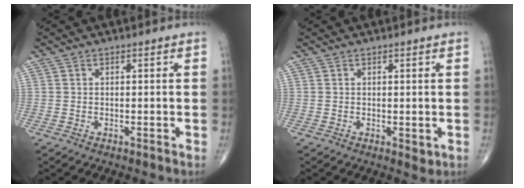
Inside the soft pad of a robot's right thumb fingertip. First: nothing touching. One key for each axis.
{"total": 1.5, "fx": 0.1, "fy": 0.7, "fz": 1.3, "tx": -0.018, "ty": -0.007, "tz": 0.003}